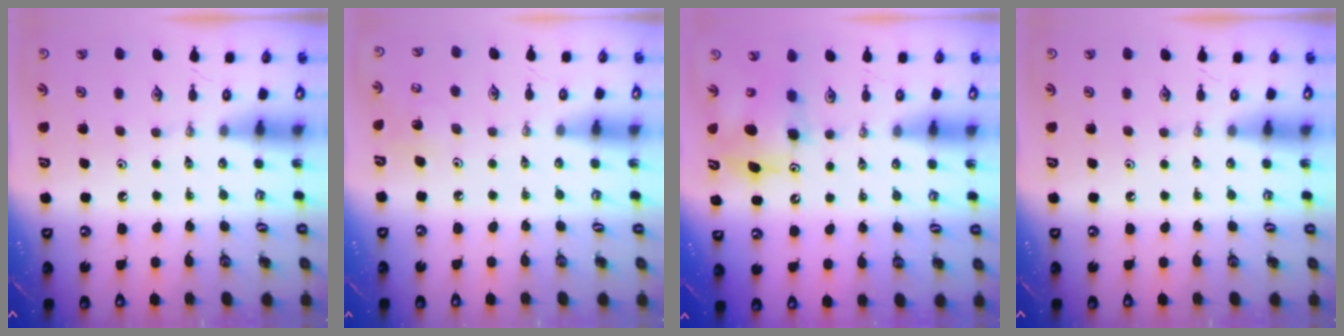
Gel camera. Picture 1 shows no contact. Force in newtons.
{"total": 5.5, "press": 5.5, "slide": 1.0}
{"total": 7.7, "press": 7.7, "slide": 0.4}
{"total": 0.0}